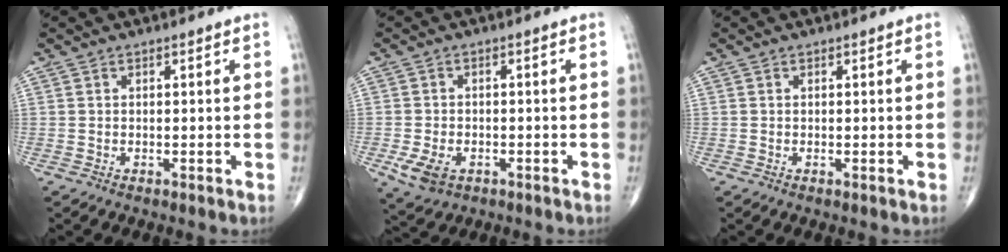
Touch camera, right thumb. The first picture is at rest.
{"total": 5.7, "force": [-2.1, 3.8, 3.7], "torque": [-0.073, 0.000, -0.031]}
{"total": 0.0}